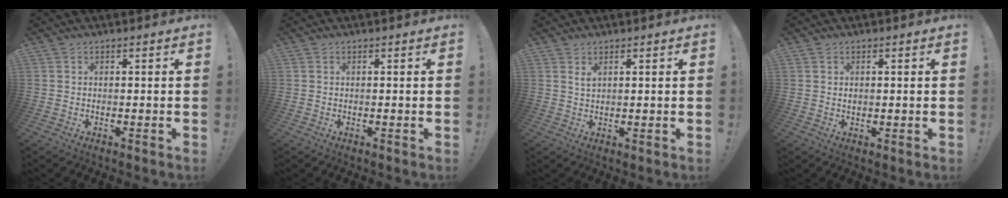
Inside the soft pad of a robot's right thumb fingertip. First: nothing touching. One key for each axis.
{"total": 0.0}
{"total": 1.9, "fx": 1.2, "fy": 0.6, "fz": 1.3, "tx": -0.016, "ty": -0.004, "tz": 0.018}
{"total": 0.8, "fx": 0.4, "fy": 0.7, "fz": 0.2, "tx": 0.004, "ty": -0.003, "tz": 0.006}